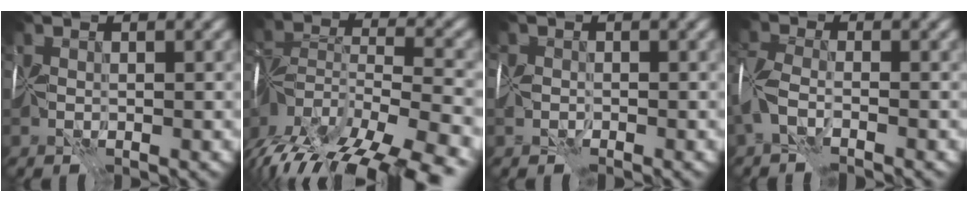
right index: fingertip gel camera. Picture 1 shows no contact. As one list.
[{"total": 15.9, "force": [-11.5, 6.1, 9.1], "torque": [-0.152, -0.014, -0.162]}, {"total": 1.4, "force": [-0.9, 1.0, 0.5], "torque": [-0.003, 0.002, -0.023]}, {"total": 3.4, "force": [-2.1, 1.3, 2.3], "torque": [-0.051, 0.005, -0.054]}]